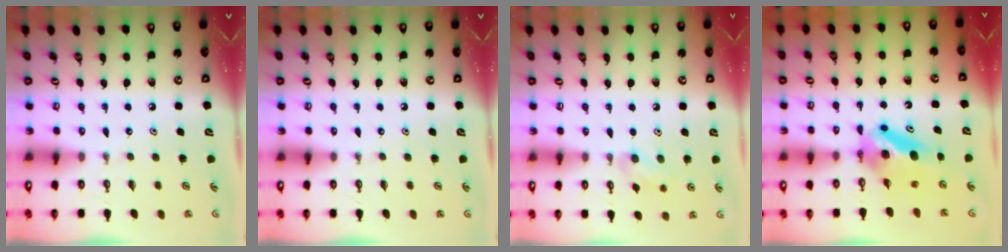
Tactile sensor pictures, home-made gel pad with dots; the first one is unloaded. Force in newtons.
{"total": 0.0}
{"total": 7.7, "press": 7.6, "slide": 1.2}
{"total": 8.5, "press": 5.4, "slide": 6.5}